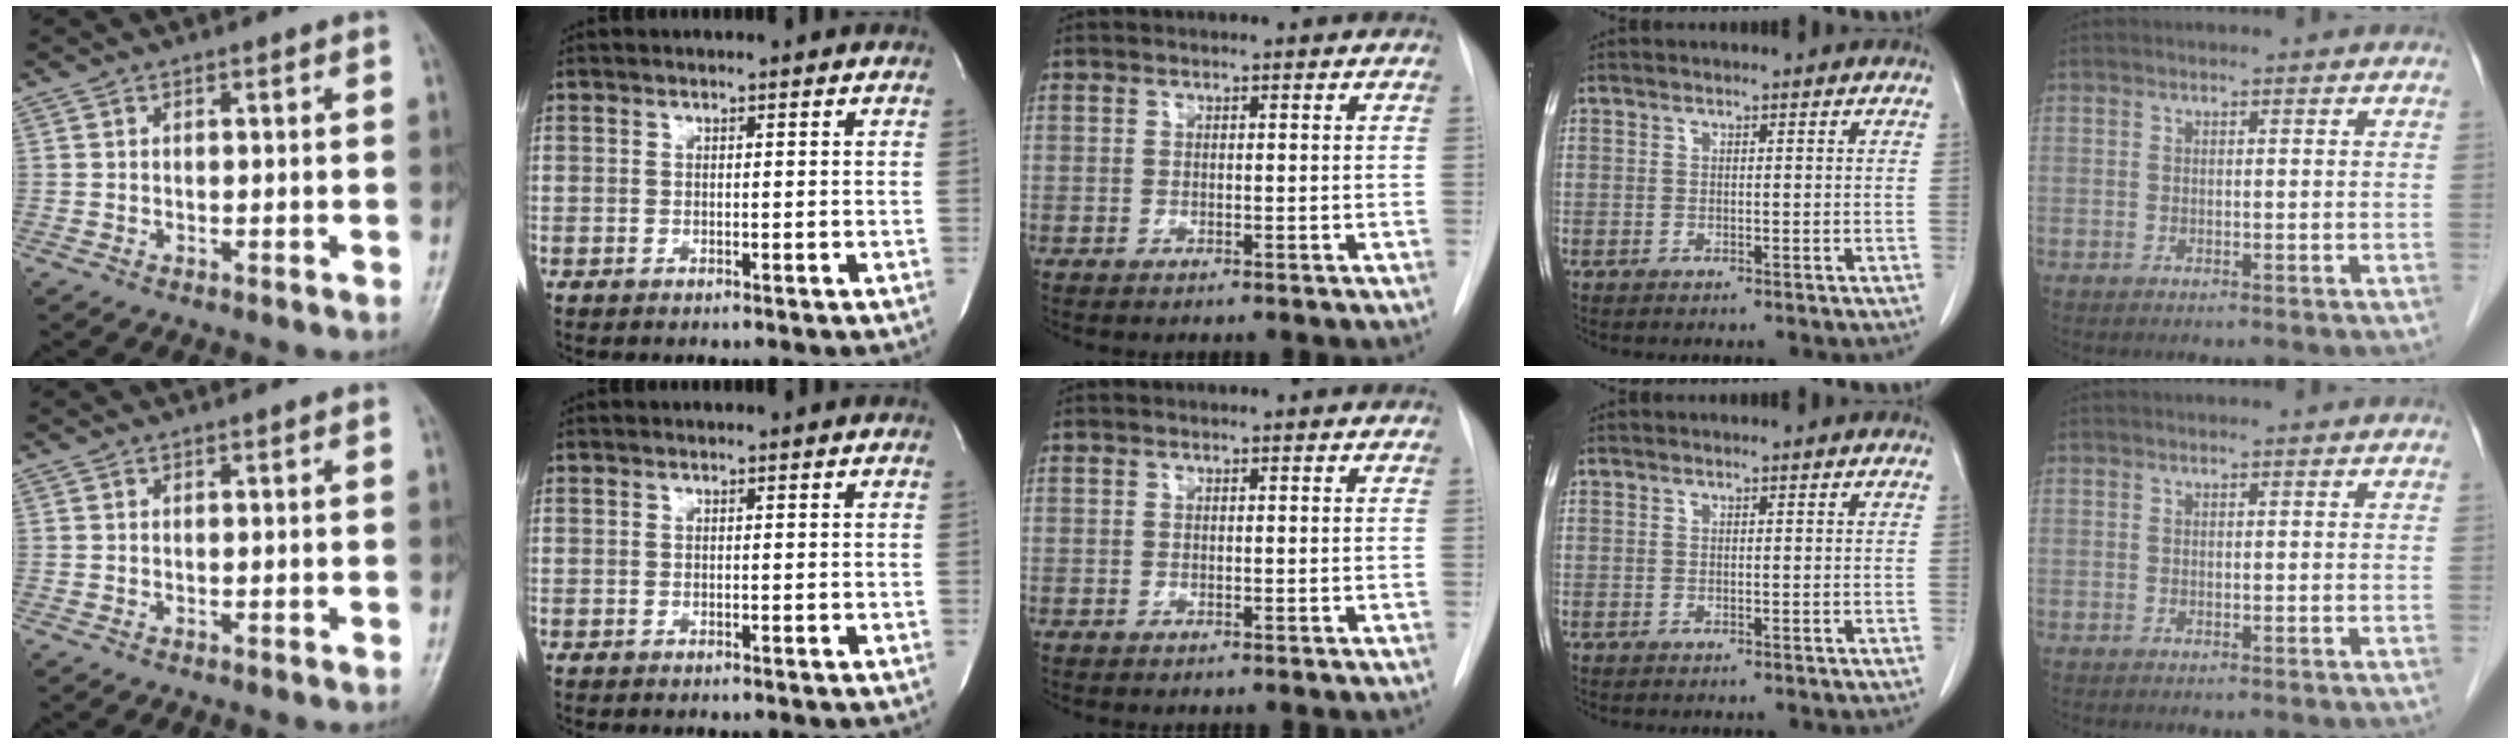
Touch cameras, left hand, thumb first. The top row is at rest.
{}